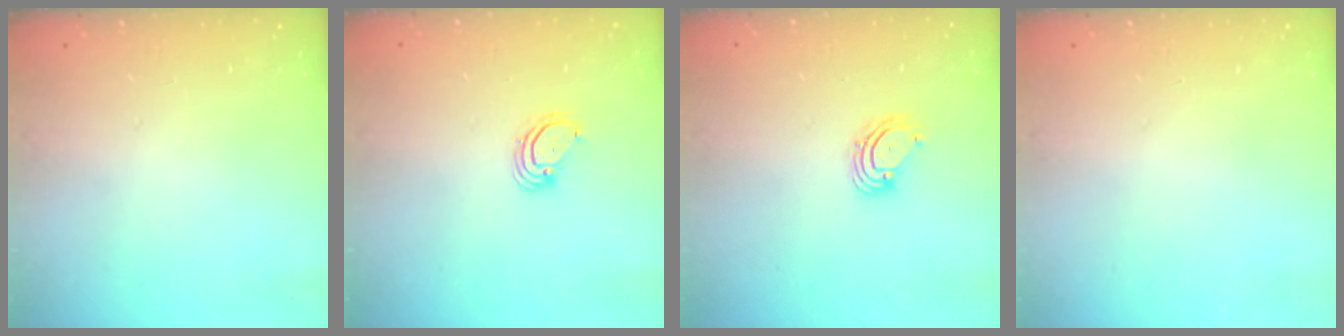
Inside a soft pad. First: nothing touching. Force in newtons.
{"total": 3.6, "press": 3.6, "slide": 0.3}
{"total": 4.0, "press": 4.0, "slide": 0.5}
{"total": 0.0}